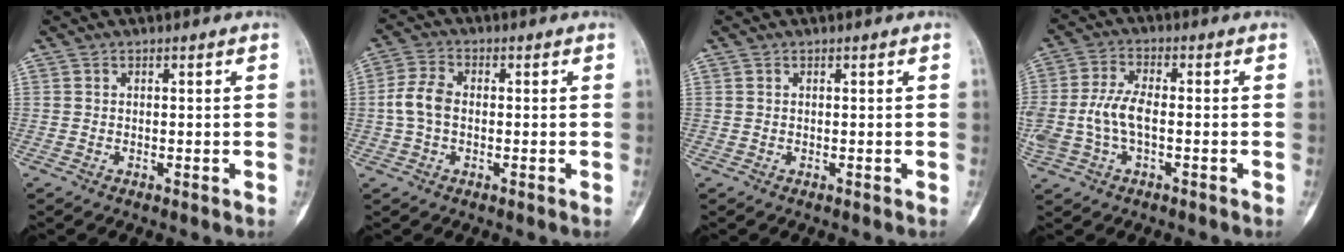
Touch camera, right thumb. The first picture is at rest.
{"total": 5.6, "force": [-0.4, 3.7, 4.2], "torque": [-0.090, 0.015, -0.015]}
{"total": 0.0}
{"total": 8.1, "force": [-1.1, 4.1, 6.9], "torque": [-0.164, 0.025, -0.021]}